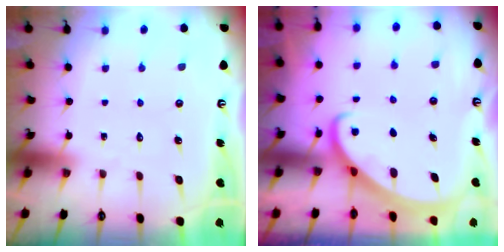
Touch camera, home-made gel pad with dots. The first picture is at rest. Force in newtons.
{"total": 2.0, "press": 2.0, "slide": 0.2}